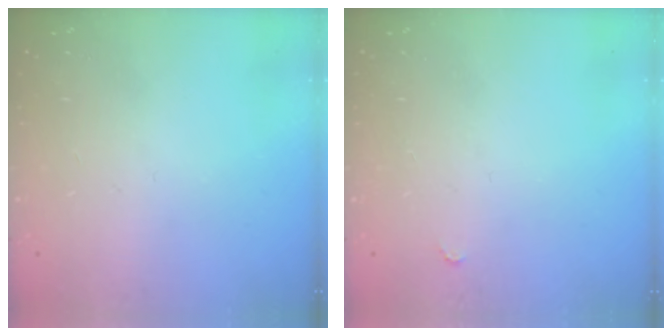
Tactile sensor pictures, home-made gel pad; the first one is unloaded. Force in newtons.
{"total": 2.8, "press": 2.8, "slide": 0.4}